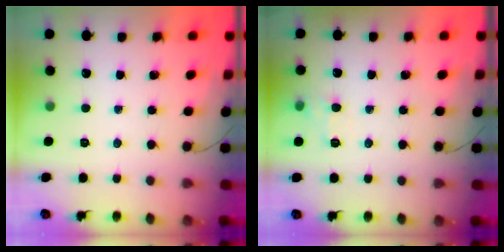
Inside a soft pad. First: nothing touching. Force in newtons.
{"total": 8.1, "press": 7.8, "slide": 2.2}